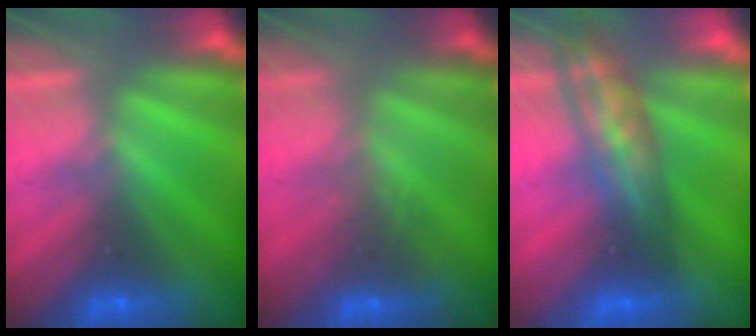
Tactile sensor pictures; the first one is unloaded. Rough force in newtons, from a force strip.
{"total": 2.6}
{"total": 3.0}